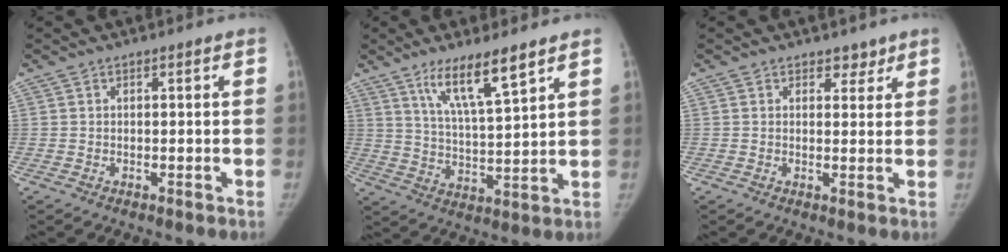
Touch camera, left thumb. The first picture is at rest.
{"total": 10.5, "force": [6.9, 1.5, 7.7], "torque": [-0.131, -0.042, 0.132]}
{"total": 2.3, "force": [1.8, 1.4, 0.3], "torque": [0.021, -0.010, 0.022]}